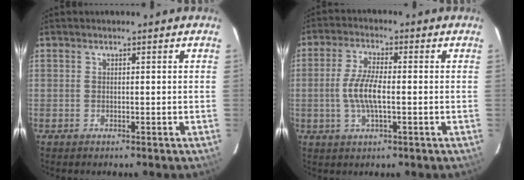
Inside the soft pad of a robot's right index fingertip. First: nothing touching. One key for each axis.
{"total": 6.8, "fx": -0.9, "fy": 2.0, "fz": 6.5, "tx": -0.131, "ty": 0.002, "tz": -0.018}